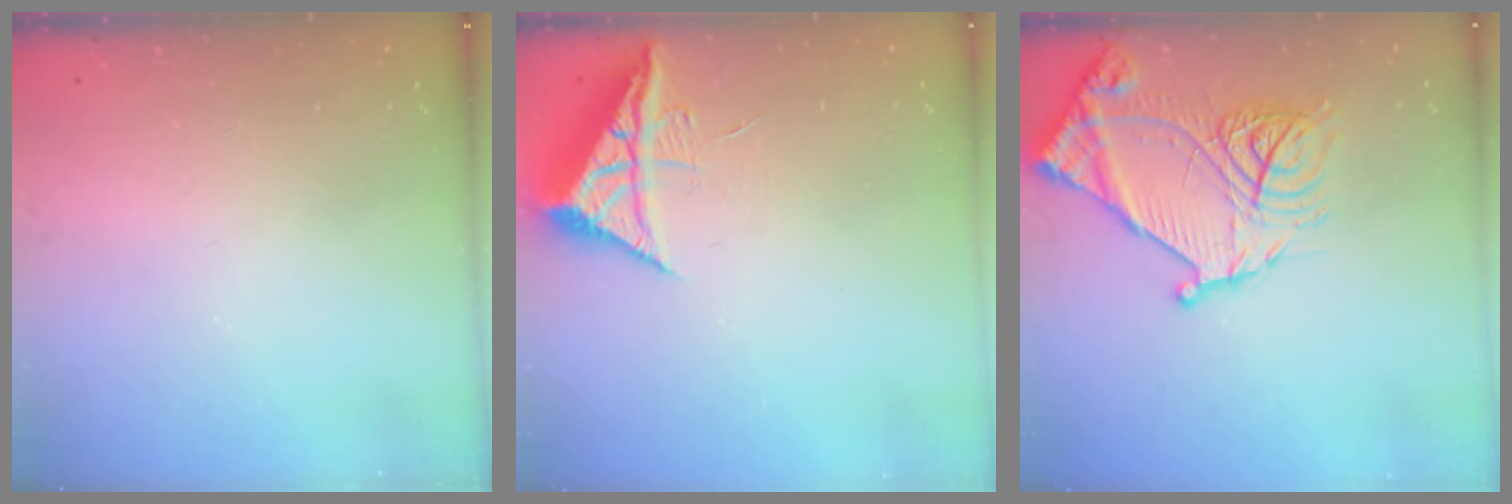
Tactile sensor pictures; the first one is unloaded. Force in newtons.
{"total": 7.7, "press": 7.7, "slide": 0.4}
{"total": 18.7, "press": 18.6, "slide": 1.8}